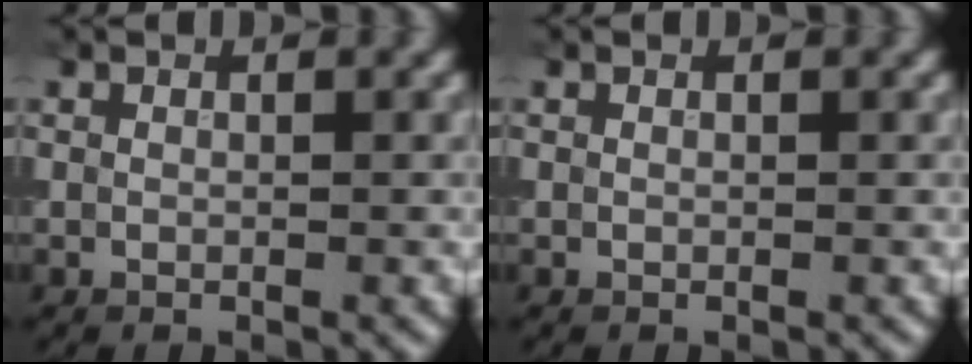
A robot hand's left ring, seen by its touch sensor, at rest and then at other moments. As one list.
[{"total": 0.0}]